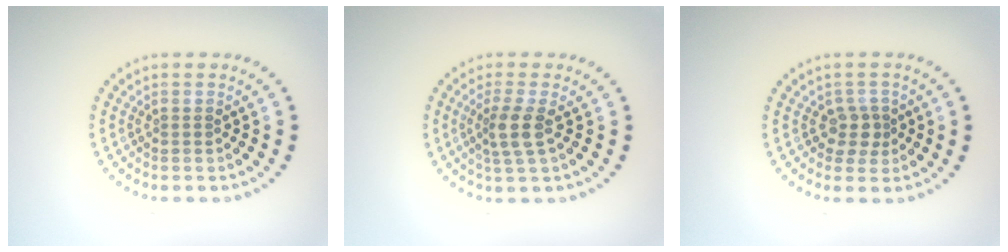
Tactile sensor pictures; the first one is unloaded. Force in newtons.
{"total": 2.5, "press": 2.0, "slide": 1.5}
{"total": 1.9, "press": 1.6, "slide": 1.1}